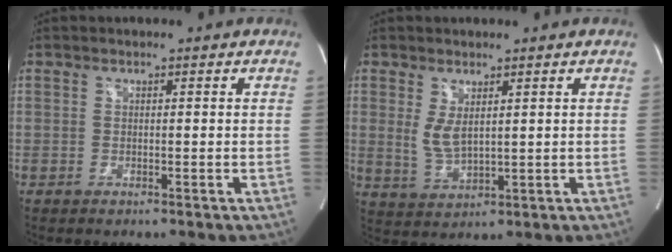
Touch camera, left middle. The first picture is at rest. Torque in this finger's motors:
{"motor_torque": [1.78, -0.36, 0.42, 0.05]}